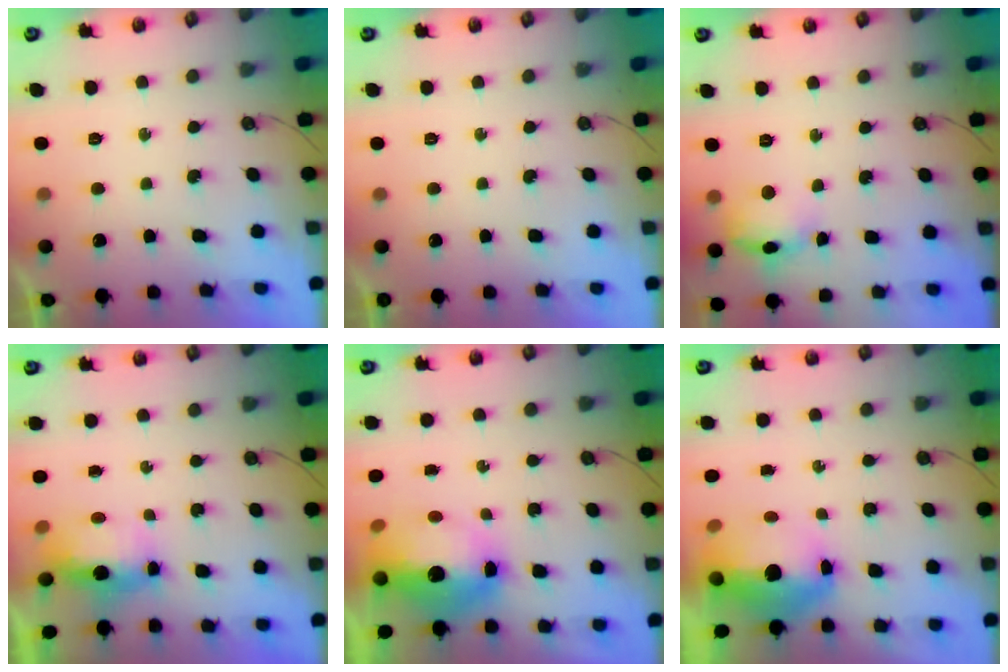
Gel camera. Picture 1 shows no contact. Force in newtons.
{"total": 0.0}
{"total": 11.1, "press": 11.0, "slide": 1.0}
{"total": 6.1, "press": 6.0, "slide": 1.0}
{"total": 10.6, "press": 10.6, "slide": 1.1}
{"total": 11.2, "press": 11.1, "slide": 2.0}